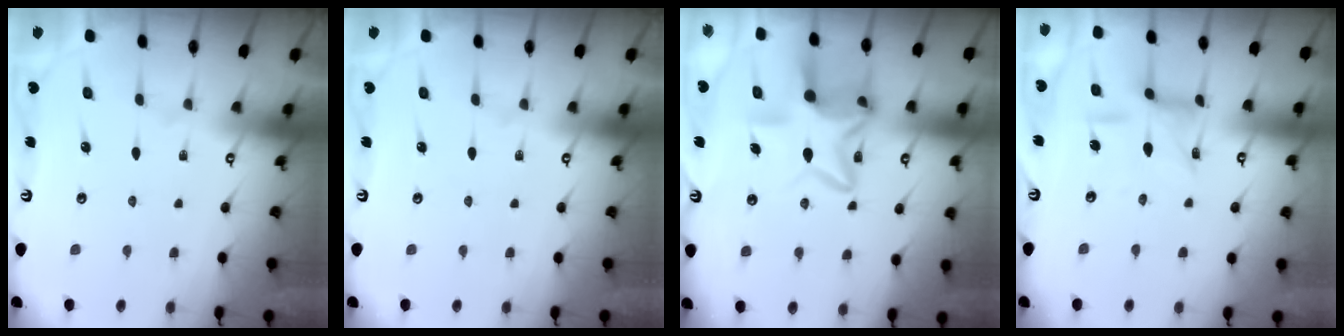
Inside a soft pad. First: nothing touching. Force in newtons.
{"total": 0.0}
{"total": 11.2, "press": 11.1, "slide": 1.8}
{"total": 9.4, "press": 9.4, "slide": 0.7}